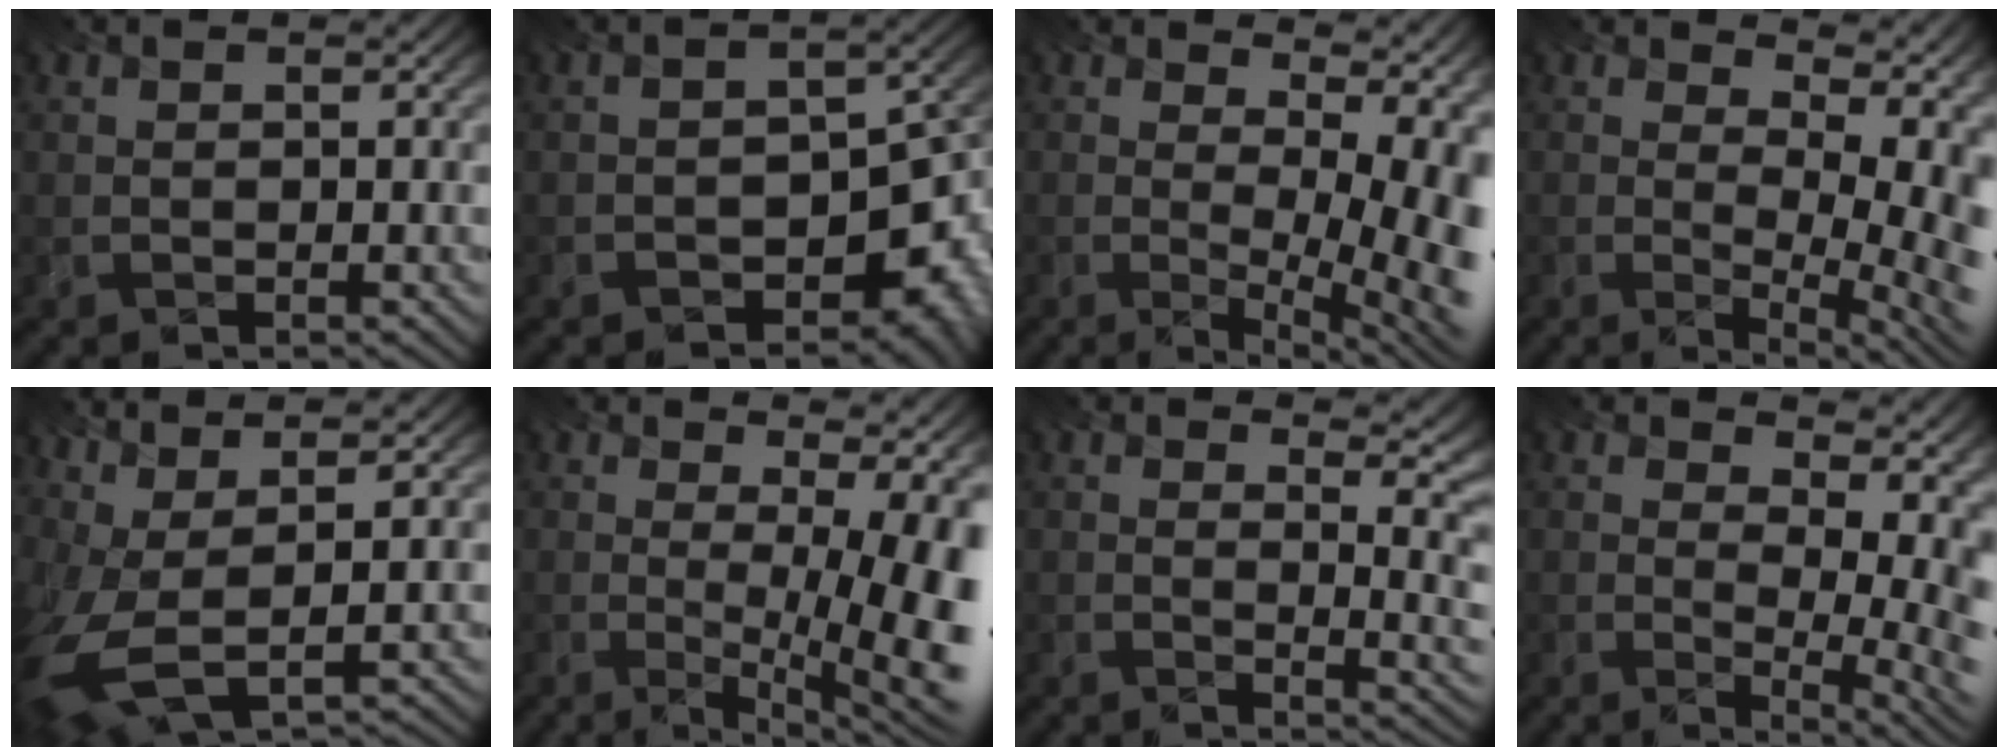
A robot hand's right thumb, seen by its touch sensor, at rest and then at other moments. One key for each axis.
{"total": 11.2, "fx": -4.0, "fy": 6.9, "fz": 7.8, "tx": -0.113, "ty": -0.034, "tz": -0.059}
{"total": 14.2, "fx": 3.7, "fy": 6.2, "fz": 12.3, "tx": -0.149, "ty": 0.035, "tz": 0.066}
{"total": 11.4, "fx": 3.9, "fy": 4.6, "fz": 9.7, "tx": -0.135, "ty": 0.016, "tz": 0.063}
{"total": 10.0, "fx": -0.1, "fy": 4.7, "fz": 8.8, "tx": -0.212, "ty": -0.024, "tz": 0.022}
{"total": 14.7, "fx": 1.7, "fy": 5.3, "fz": 13.6, "tx": -0.168, "ty": 0.037, "tz": 0.043}
{"total": 10.3, "fx": 4.6, "fy": 4.2, "fz": 8.1, "tx": -0.112, "ty": 0.017, "tz": 0.054}
{"total": 10.5, "fx": 4.7, "fy": 4.6, "fz": 8.2, "tx": -0.111, "ty": 0.012, "tz": 0.054}